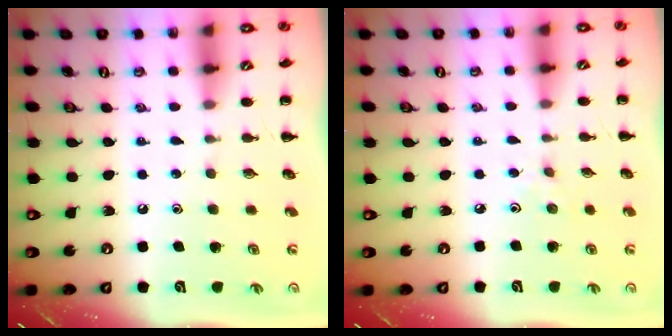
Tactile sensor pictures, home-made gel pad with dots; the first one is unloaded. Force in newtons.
{"total": 2.5, "press": 2.3, "slide": 1.0}